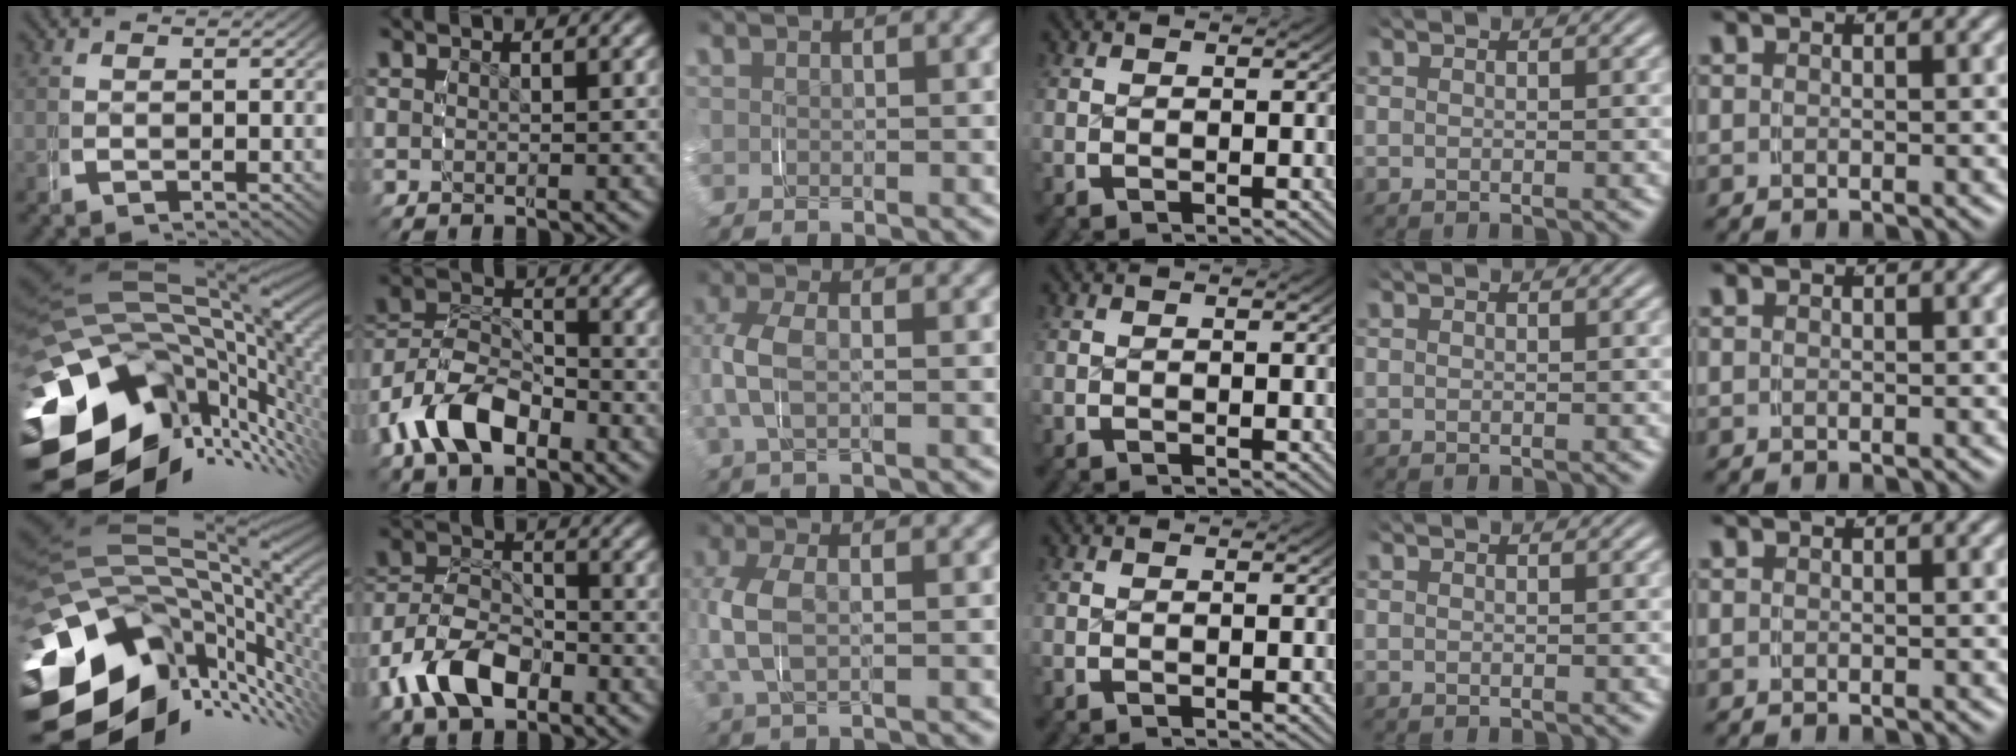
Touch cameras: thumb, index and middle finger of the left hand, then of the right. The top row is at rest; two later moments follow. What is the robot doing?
{"motion": "grasp_and_lifting", "object": "shoes"}